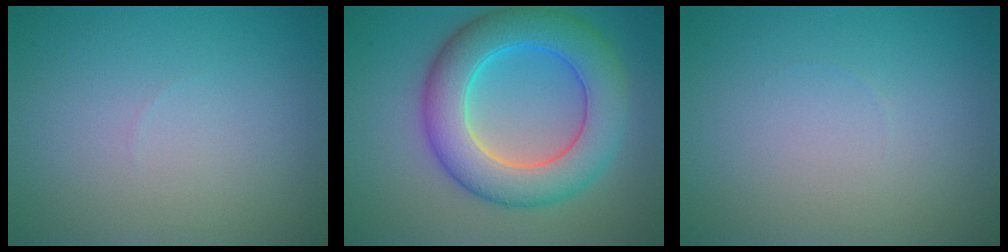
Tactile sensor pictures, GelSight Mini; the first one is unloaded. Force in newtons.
{"total": 8.7, "press": 8.7, "slide": 0.2}
{"total": 0.0}